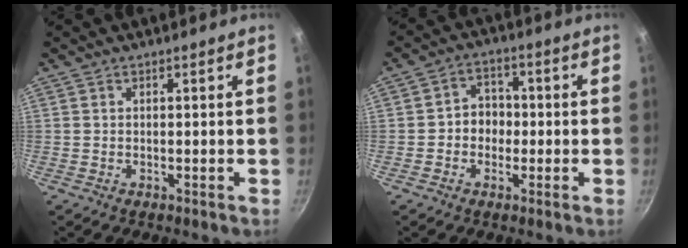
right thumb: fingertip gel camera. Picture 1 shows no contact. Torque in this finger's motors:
{"motor_torque": [-0.53, 0.07, -0.11, 0.43, -0.06]}